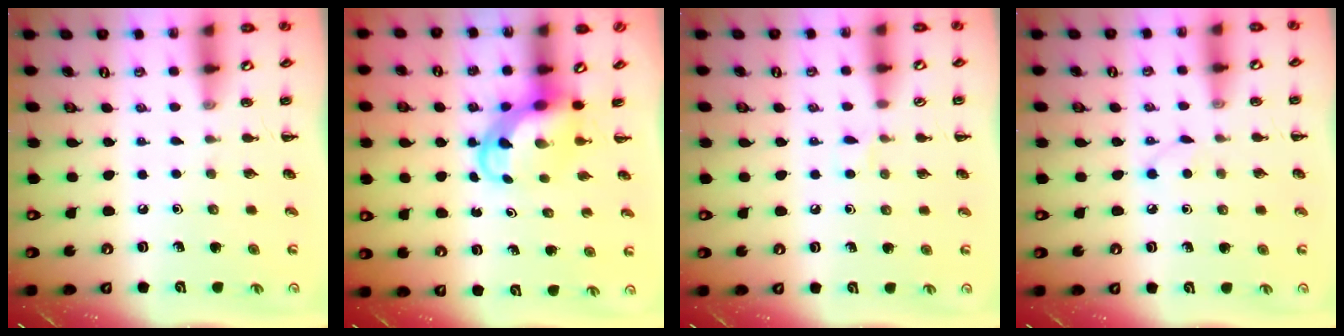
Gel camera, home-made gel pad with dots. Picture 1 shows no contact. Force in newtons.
{"total": 5.4, "press": 5.3, "slide": 0.6}
{"total": 4.0, "press": 3.8, "slide": 1.4}
{"total": 2.9, "press": 2.7, "slide": 0.9}